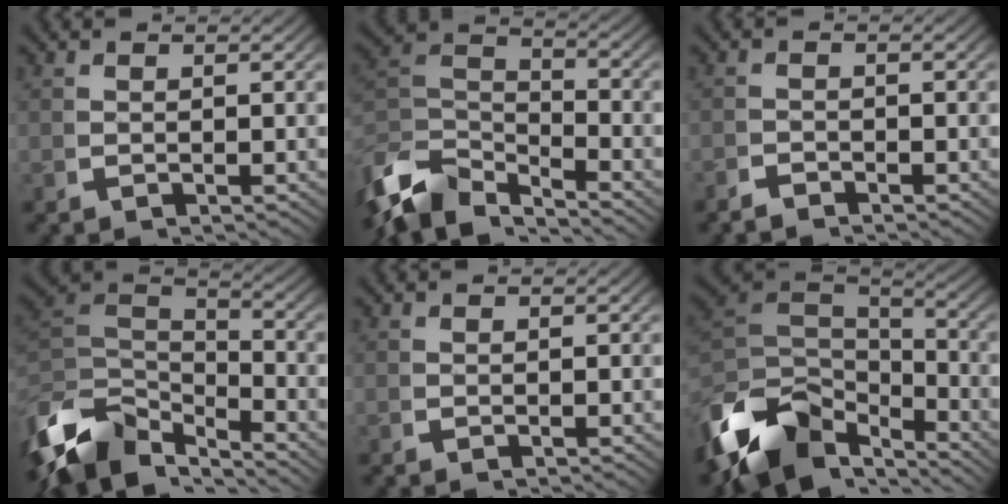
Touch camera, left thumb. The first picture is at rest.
{"total": 8.8, "force": [-3.7, 5.8, 5.5], "torque": [-0.127, -0.034, -0.058]}
{"total": 1.5, "force": [-1.4, 0.2, 0.0], "torque": [0.007, -0.003, -0.032]}
{"total": 11.1, "force": [-3.6, 7.5, 7.4], "torque": [-0.173, -0.041, -0.050]}
{"total": 0.0}
{"total": 12.3, "force": [-3.7, 8.0, 8.5], "torque": [-0.190, -0.037, -0.053]}